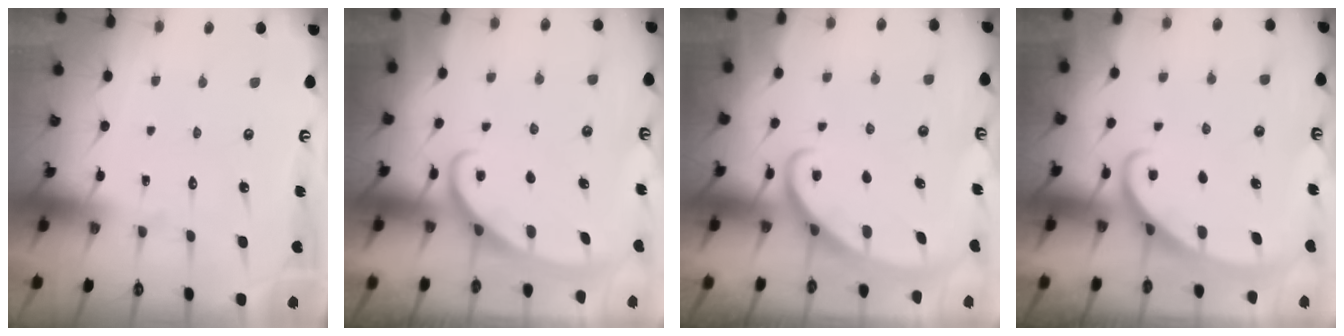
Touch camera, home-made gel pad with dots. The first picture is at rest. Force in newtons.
{"total": 2.9, "press": 2.8, "slide": 0.4}
{"total": 3.0, "press": 3.0, "slide": 0.3}
{"total": 2.4, "press": 2.4, "slide": 0.4}